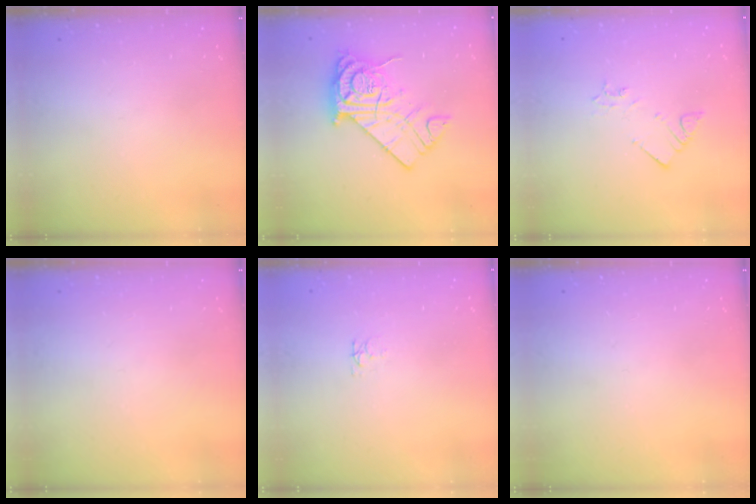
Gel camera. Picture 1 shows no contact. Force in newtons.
{"total": 15.8, "press": 15.8, "slide": 1.4}
{"total": 2.8, "press": 2.7, "slide": 0.5}
{"total": 0.0}
{"total": 3.4, "press": 3.4, "slide": 0.4}
{"total": 0.0}